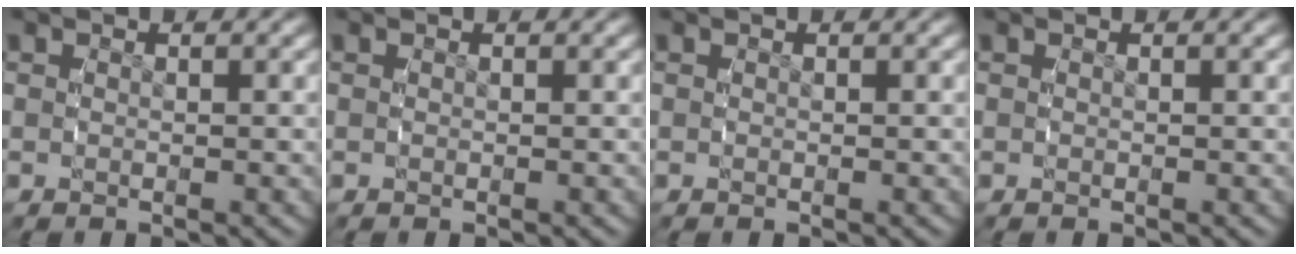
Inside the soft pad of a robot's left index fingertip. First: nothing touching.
{"total": 0.0}
{"total": 0.0}
{"total": 0.0}